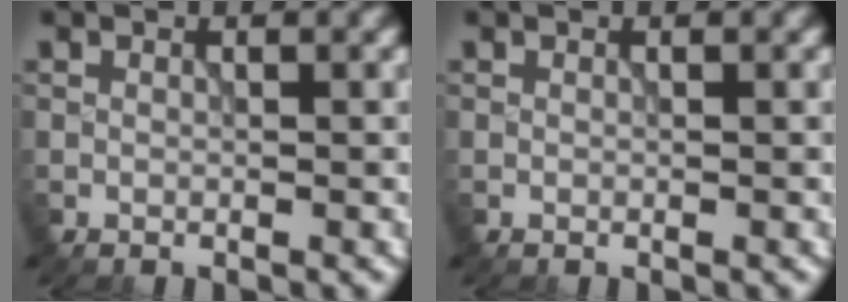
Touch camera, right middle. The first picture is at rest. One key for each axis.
{"total": 0.0}